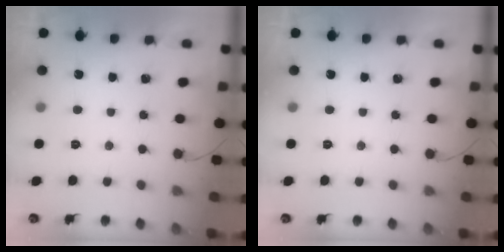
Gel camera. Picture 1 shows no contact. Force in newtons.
{"total": 0.0}